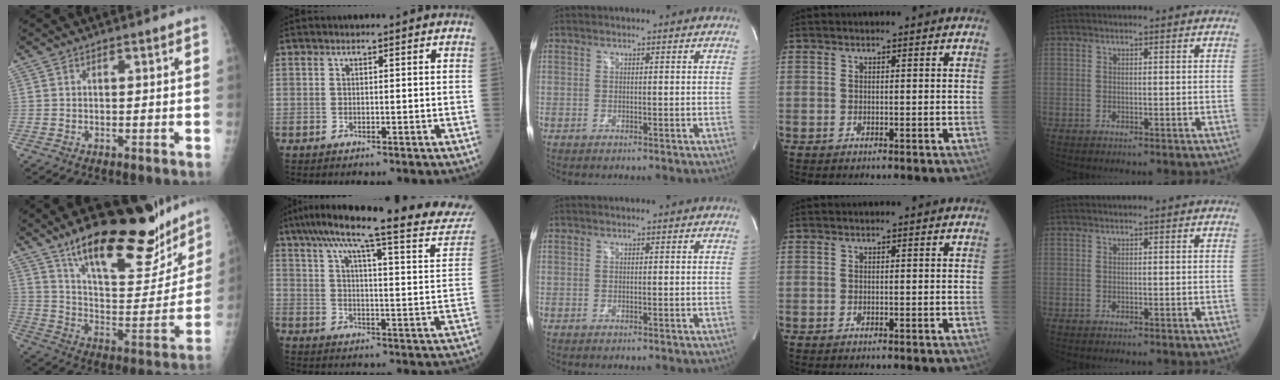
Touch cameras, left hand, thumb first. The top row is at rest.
{"thumb": {"total": 26.9, "force": [19.3, 9.0, 16.4], "torque": [-0.199, -0.084, 0.299]}, "index": {"total": 24.9, "force": [21.5, 1.4, 12.4], "torque": [-0.188, -0.040, 0.274]}}